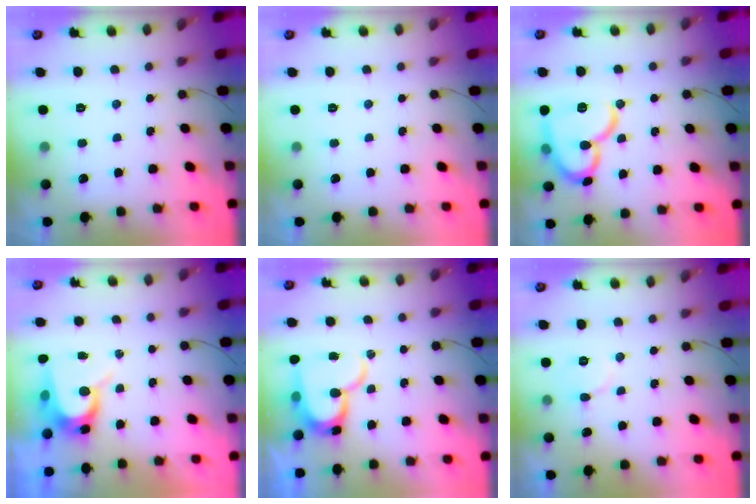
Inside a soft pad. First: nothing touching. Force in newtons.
{"total": 0.0}
{"total": 16.4, "press": 16.3, "slide": 1.6}
{"total": 9.7, "press": 9.7, "slide": 0.9}
{"total": 16.2, "press": 16.1, "slide": 1.7}
{"total": 6.2, "press": 6.2, "slide": 0.1}